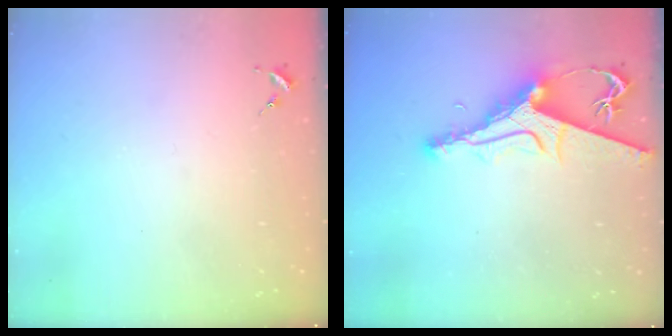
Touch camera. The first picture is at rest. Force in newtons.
{"total": 10.7, "press": 10.6, "slide": 1.0}